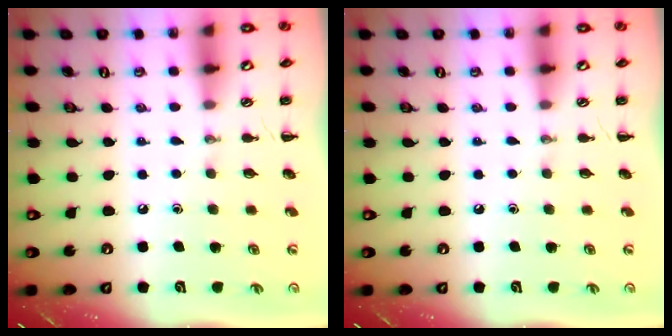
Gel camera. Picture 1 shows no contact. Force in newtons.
{"total": 0.0}